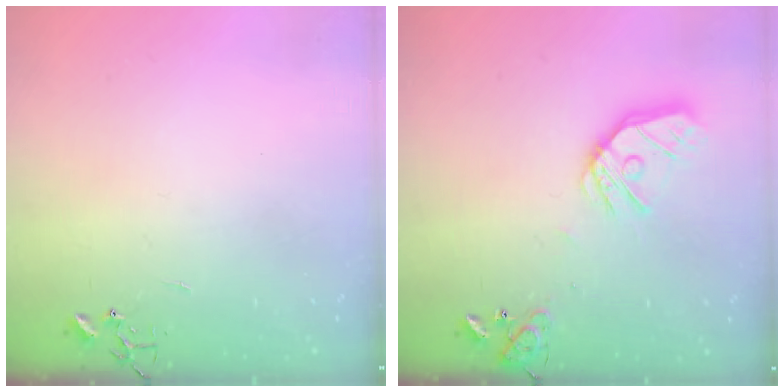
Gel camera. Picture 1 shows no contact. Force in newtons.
{"total": 15.4, "press": 15.3, "slide": 2.1}